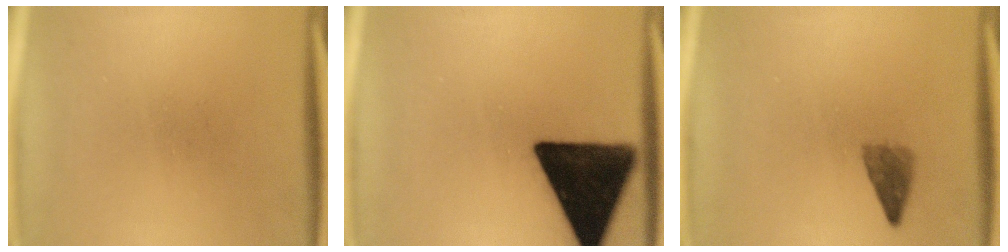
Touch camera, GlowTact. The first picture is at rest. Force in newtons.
{"total": 18.8}
{"total": 2.4}